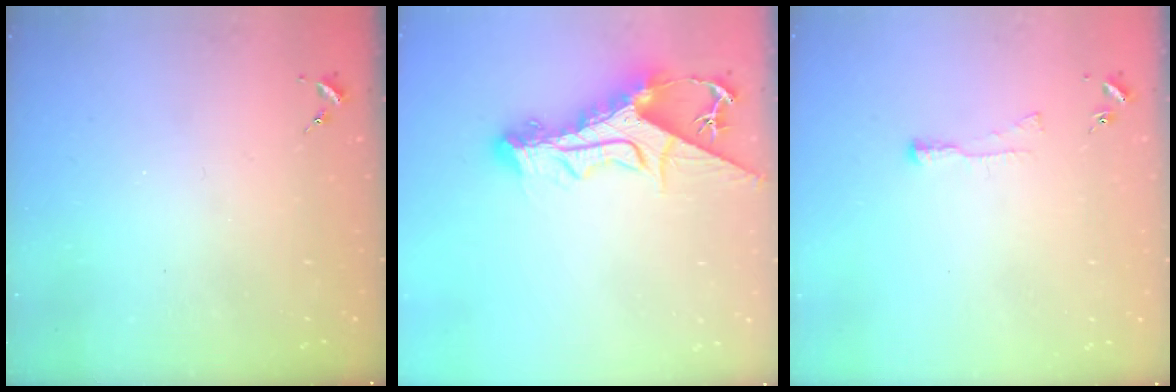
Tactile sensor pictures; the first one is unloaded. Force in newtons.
{"total": 14.2, "press": 14.1, "slide": 1.3}
{"total": 5.6, "press": 5.5, "slide": 0.7}